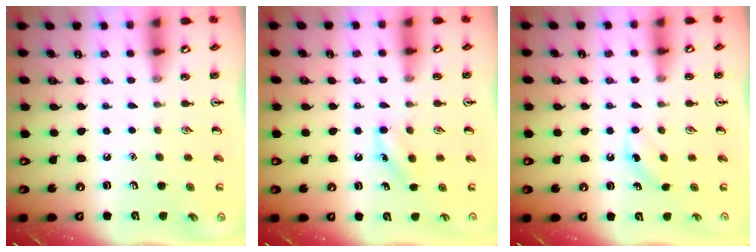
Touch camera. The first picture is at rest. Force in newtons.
{"total": 6.2, "press": 6.0, "slide": 1.7}
{"total": 2.6, "press": 2.4, "slide": 0.8}